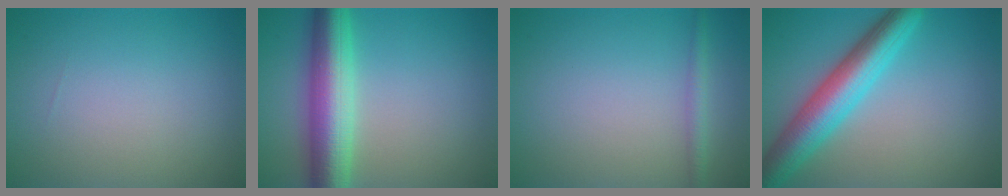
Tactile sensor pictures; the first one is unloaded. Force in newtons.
{"total": 7.6, "press": 7.6, "slide": 0.2}
{"total": 1.4, "press": 1.4, "slide": 0.1}
{"total": 6.9, "press": 6.9, "slide": 0.3}